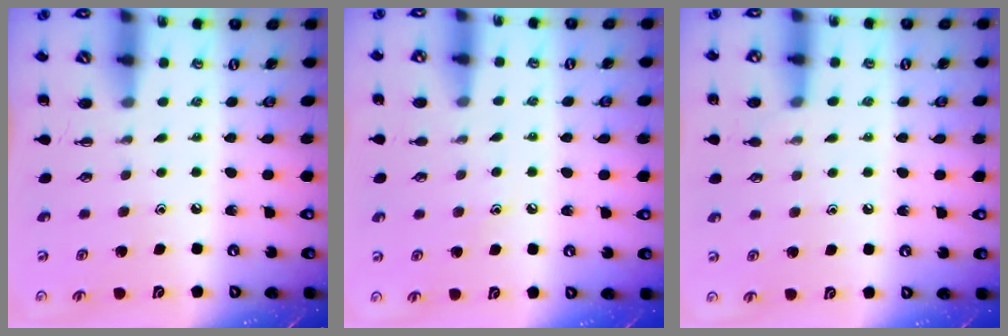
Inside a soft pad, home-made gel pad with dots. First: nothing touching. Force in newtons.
{"total": 6.9, "press": 6.6, "slide": 1.8}
{"total": 5.5, "press": 5.2, "slide": 1.8}